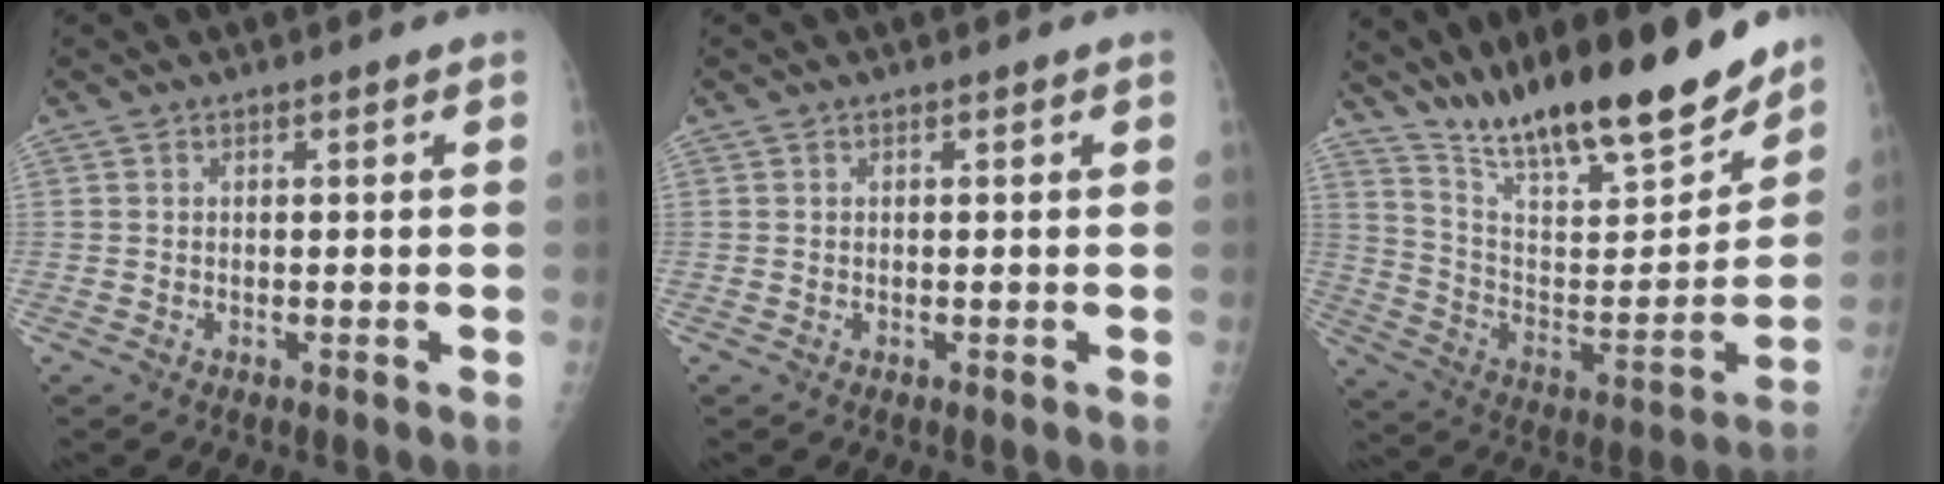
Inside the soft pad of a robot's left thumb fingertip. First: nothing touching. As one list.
[{"total": 0.0}, {"total": 24.5, "force": [19.8, 4.9, 13.6], "torque": [-0.193, -0.094, 0.330]}]